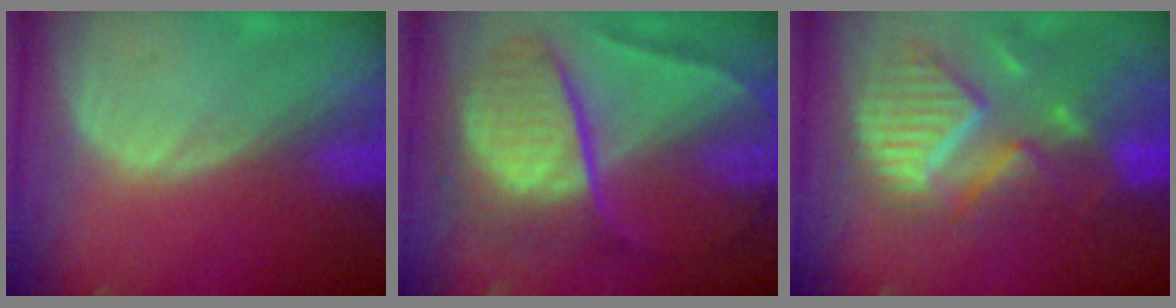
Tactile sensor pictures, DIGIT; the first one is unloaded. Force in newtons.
{"total": 10.7, "press": 10.6, "slide": 1.0}
{"total": 11.7, "press": 10.3, "slide": 5.6}